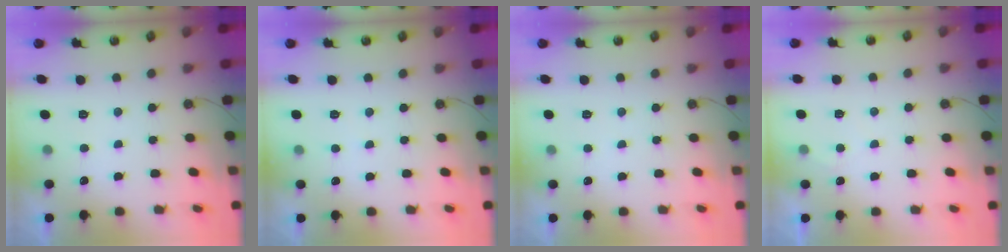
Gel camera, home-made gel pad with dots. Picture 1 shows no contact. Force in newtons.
{"total": 2.7, "press": 2.6, "slide": 0.4}
{"total": 2.3, "press": 2.3, "slide": 0.4}
{"total": 2.2, "press": 2.2, "slide": 0.3}